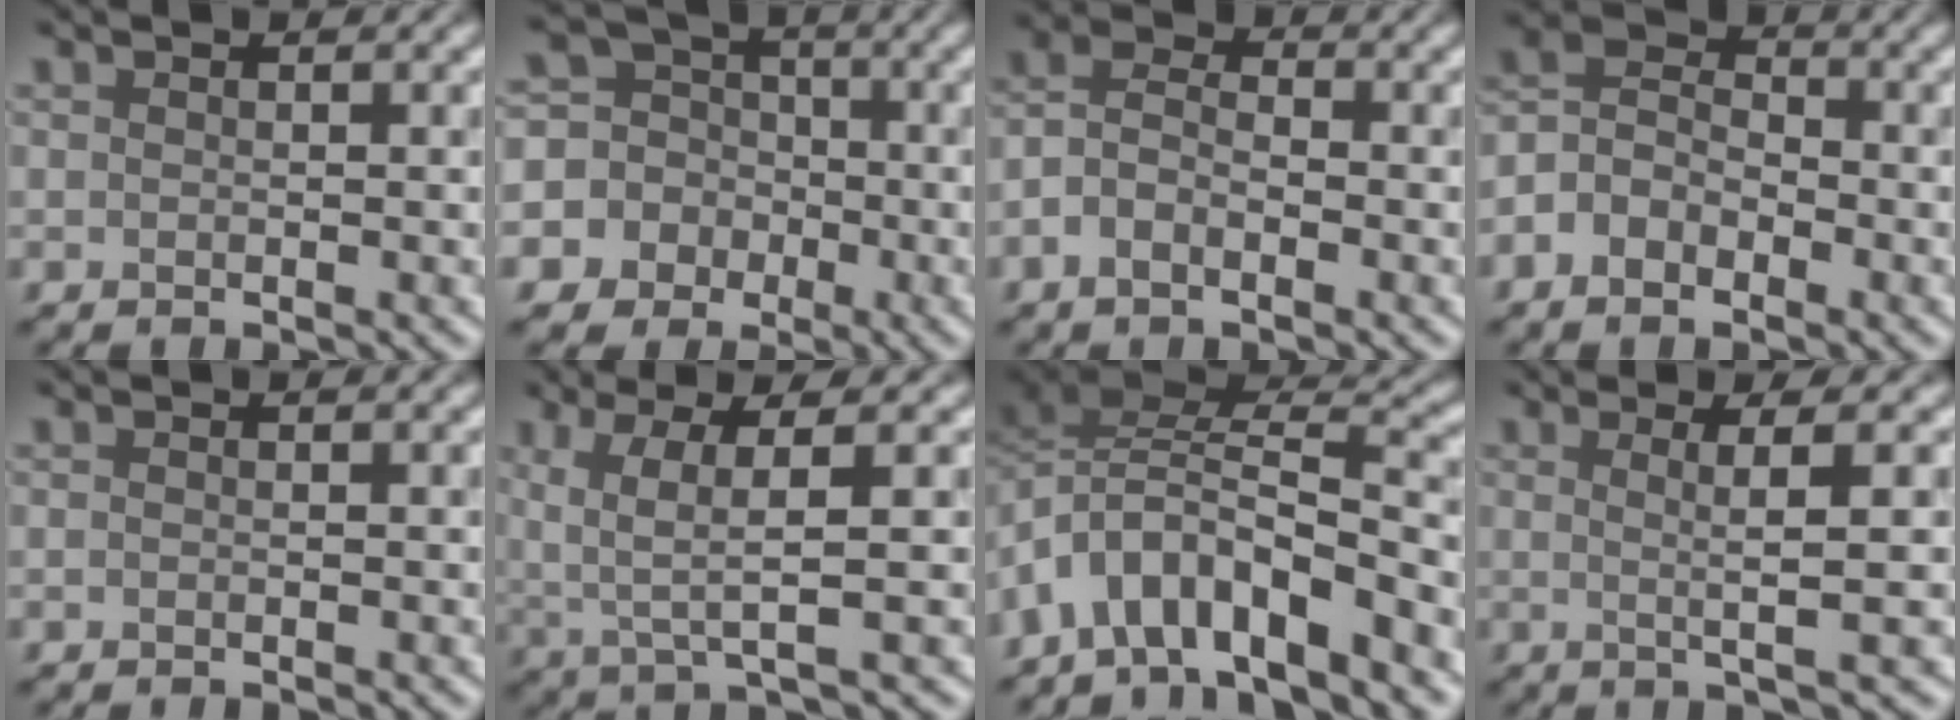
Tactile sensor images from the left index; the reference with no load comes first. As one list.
[{"total": 7.9, "force": [-2.1, 7.5, 1.3], "torque": [-0.044, 0.023, -0.064]}, {"total": 3.6, "force": [-1.7, 2.0, 2.5], "torque": [-0.046, 0.011, -0.041]}, {"total": 5.0, "force": [-2.2, 3.5, 2.9], "torque": [-0.047, 0.013, -0.047]}, {"total": 0.0}, {"total": 4.3, "force": [0.9, 0.9, 4.1], "torque": [-0.086, -0.001, 0.022]}, {"total": 8.0, "force": [-4.1, 3.5, 5.8], "torque": [-0.090, 0.014, -0.080]}, {"total": 3.7, "force": [0.4, 0.6, 3.7], "torque": [-0.059, 0.004, 0.007]}]